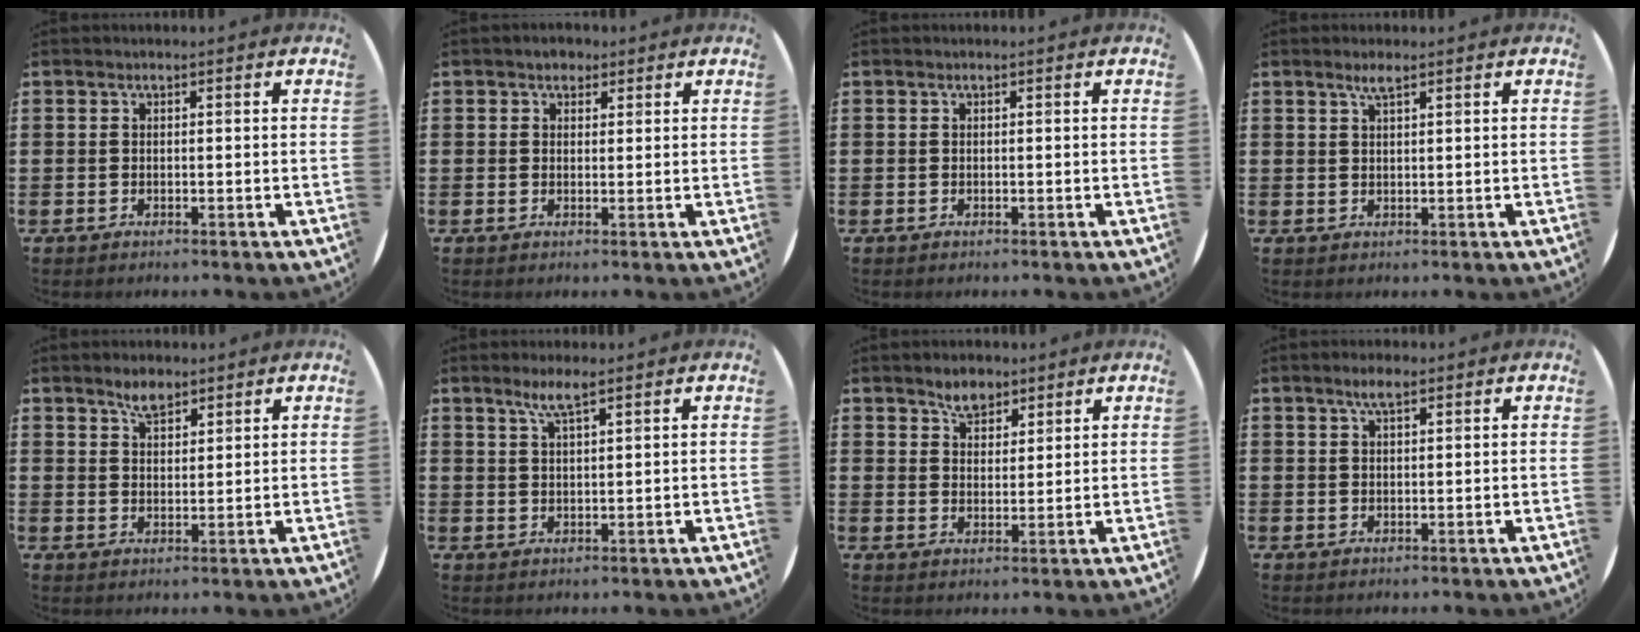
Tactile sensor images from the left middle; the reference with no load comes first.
{"total": 1.8, "force": [1.4, 1.0, 0.2], "torque": [0.011, 0.001, 0.023]}
{"total": 0.0}
{"total": 1.8, "force": [1.3, 0.2, 1.3], "torque": [-0.025, 0.005, 0.022]}
{"total": 3.2, "force": [2.7, 1.2, 1.3], "torque": [-0.021, 0.002, 0.048]}
{"total": 3.4, "force": [2.5, 0.2, 2.3], "torque": [-0.050, 0.005, 0.043]}
{"total": 3.6, "force": [3.0, 1.7, 0.7], "torque": [-0.013, -0.001, 0.056]}
{"total": 2.4, "force": [1.7, 0.6, 1.6], "torque": [-0.034, 0.006, 0.029]}